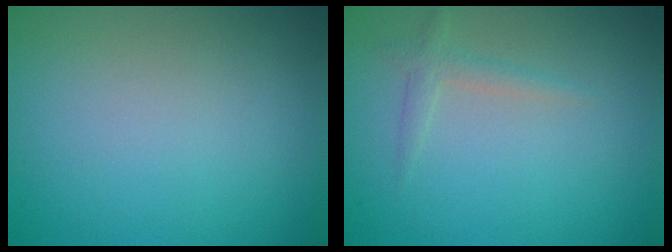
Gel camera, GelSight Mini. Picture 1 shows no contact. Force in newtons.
{"total": 1.3, "press": 1.3, "slide": 0.0}